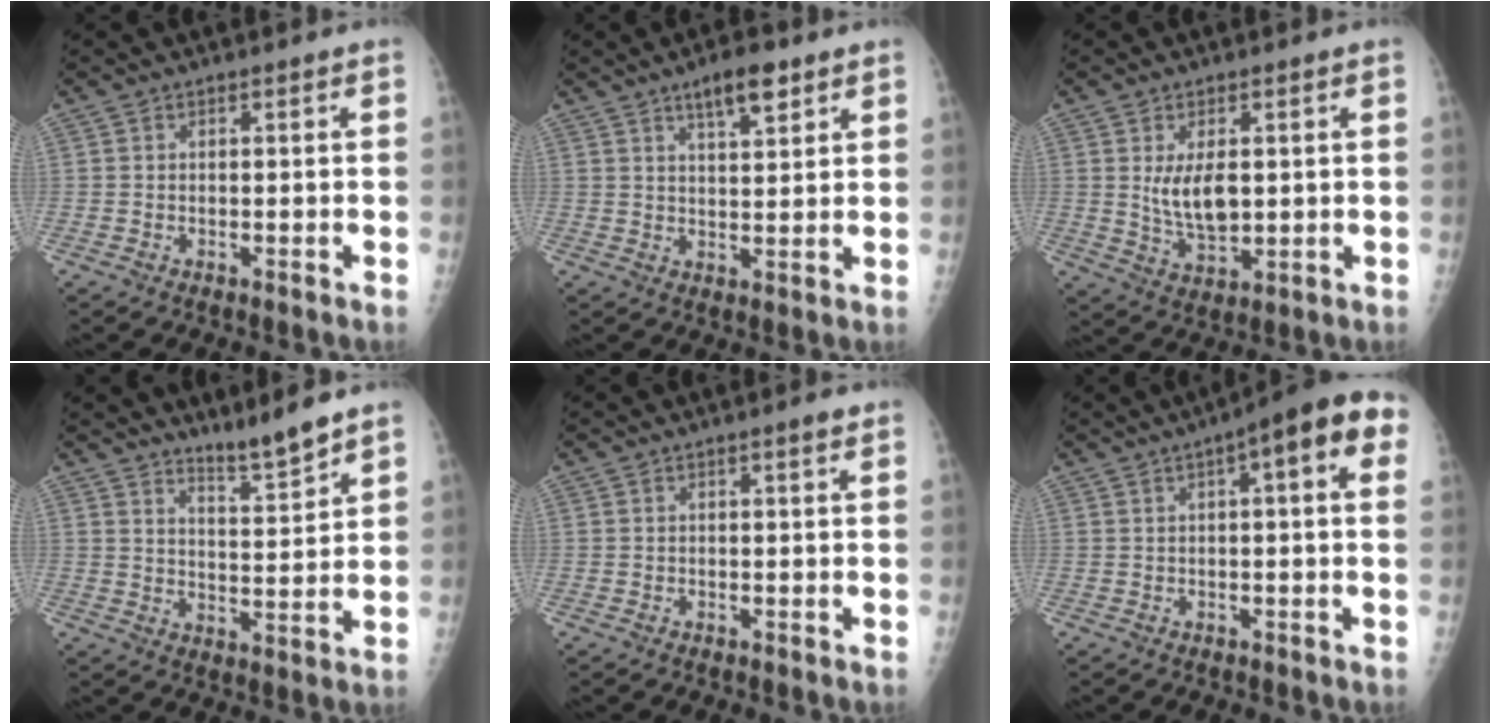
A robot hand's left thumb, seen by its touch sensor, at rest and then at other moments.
{"total": 6.7, "force": [4.3, 2.2, 4.6], "torque": [-0.063, -0.022, 0.067]}
{"total": 7.5, "force": [1.2, 4.1, 6.2], "torque": [-0.097, -0.017, 0.032]}
{"total": 6.1, "force": [5.5, -0.2, 2.6], "torque": [-0.040, -0.053, 0.098]}
{"total": 1.0, "force": [0.6, 0.0, 0.8], "torque": [-0.011, -0.001, 0.007]}
{"total": 10.1, "force": [3.2, 3.2, 9.1], "torque": [-0.099, 0.020, 0.029]}